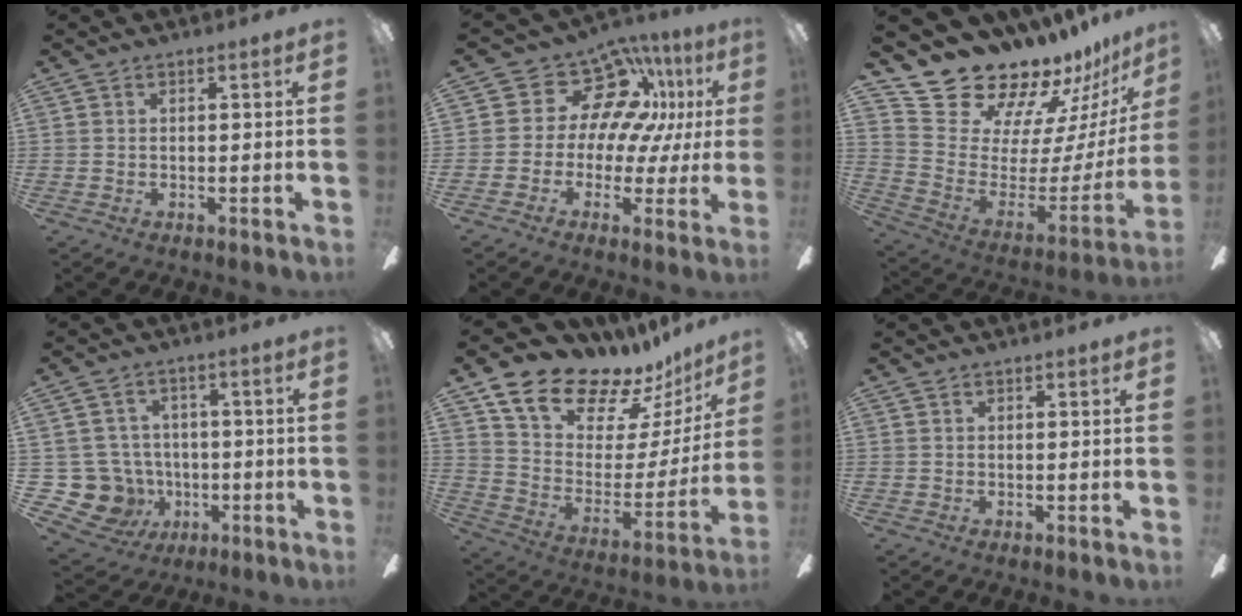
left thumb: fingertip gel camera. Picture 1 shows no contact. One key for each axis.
{"total": 14.3, "fx": 7.6, "fy": 9.4, "fz": 7.7, "tx": -0.135, "ty": -0.053, "tz": 0.141}
{"total": 18.5, "fx": 17.0, "fy": 6.4, "fz": 3.1, "tx": -0.061, "ty": -0.160, "tz": 0.316}
{"total": 11.7, "fx": -2.2, "fy": 11.0, "fz": 3.5, "tx": -0.120, "ty": 0.010, "tz": -0.028}
{"total": 17.6, "fx": 14.7, "fy": 7.8, "fz": 5.9, "tx": -0.103, "ty": -0.122, "tz": 0.264}
{"total": 0.0}